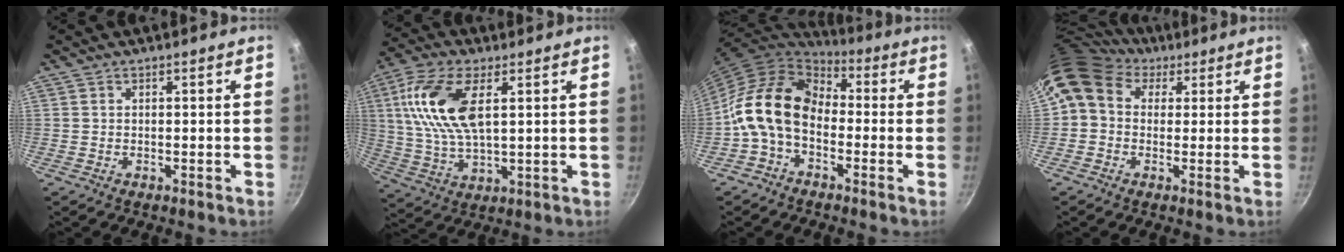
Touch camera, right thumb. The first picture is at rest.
{"total": 14.6, "force": [4.1, 6.8, 12.2], "torque": [-0.242, -0.005, 0.077]}
{"total": 14.2, "force": [-2.5, 10.0, 9.8], "torque": [-0.154, 0.046, -0.071]}
{"total": 10.0, "force": [3.4, 7.9, 5.0], "torque": [-0.070, 0.012, 0.039]}